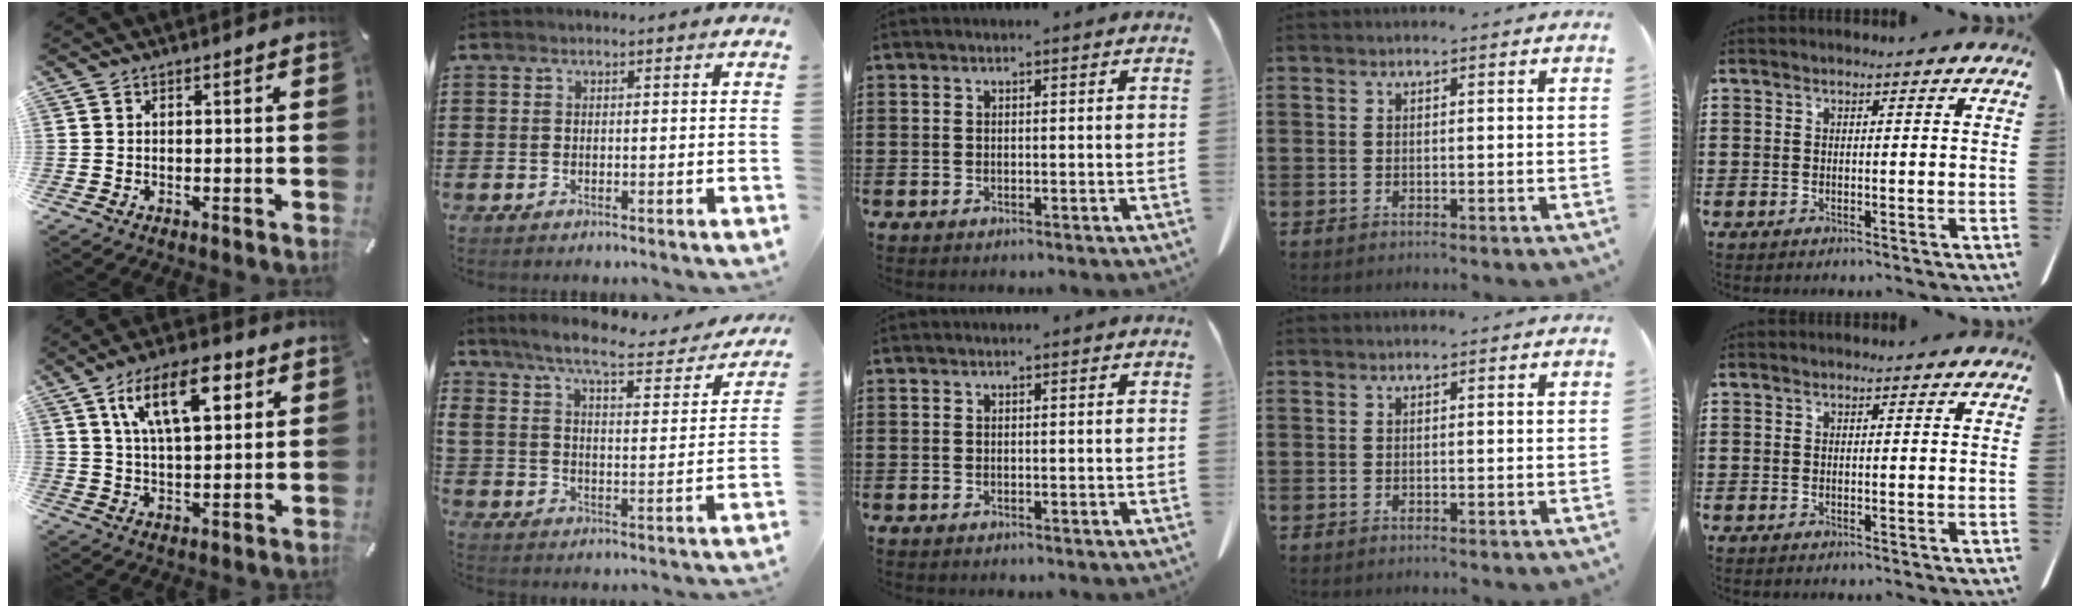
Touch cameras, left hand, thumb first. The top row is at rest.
{"thumb": {"total": 14.2, "force": [6.3, 6.7, 10.8], "torque": [-0.186, -0.006, 0.106]}, "index": {"total": 7.8, "force": [6.4, 0.5, 4.4], "torque": [-0.109, -0.030, 0.104]}}